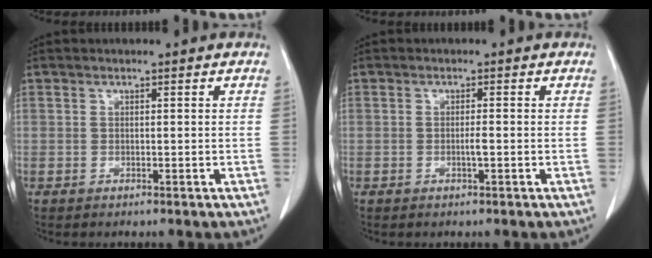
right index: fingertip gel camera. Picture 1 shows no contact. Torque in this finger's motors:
{"motor_torque": [0.34, 0.25, 0.05, 0.01]}